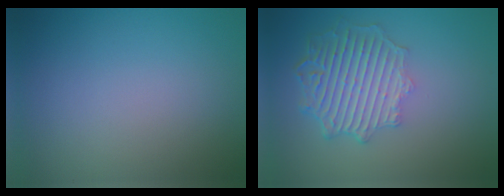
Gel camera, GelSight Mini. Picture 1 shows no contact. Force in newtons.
{"total": 6.0, "press": 4.6, "slide": 3.9}